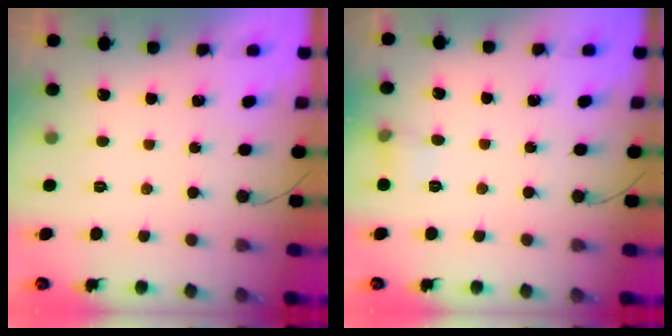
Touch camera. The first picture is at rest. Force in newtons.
{"total": 6.0, "press": 5.7, "slide": 1.8}